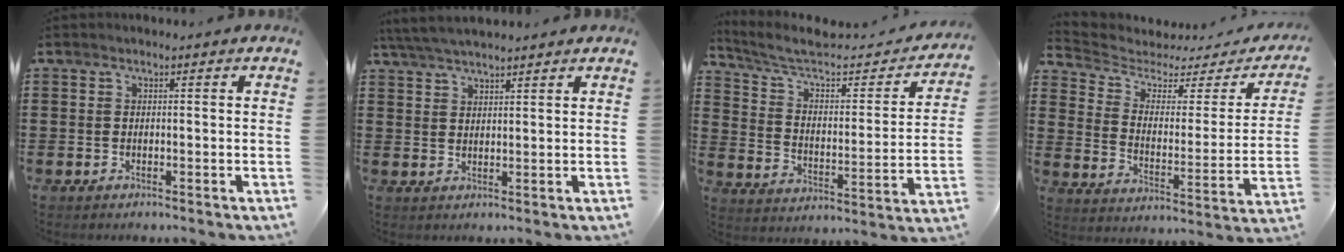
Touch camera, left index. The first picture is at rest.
{"total": 4.0, "force": [3.7, 0.3, 1.5], "torque": [-0.039, -0.003, 0.069]}
{"total": 6.9, "force": [5.5, 1.8, 3.8], "torque": [-0.098, -0.036, 0.092]}
{"total": 3.5, "force": [2.5, 1.9, 1.6], "torque": [-0.052, -0.015, 0.035]}